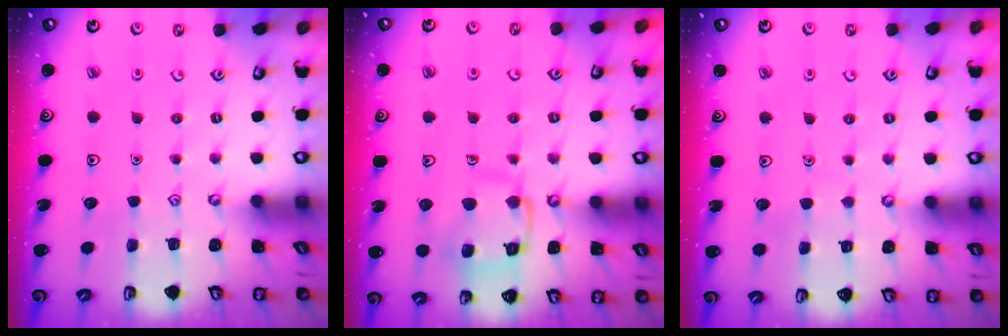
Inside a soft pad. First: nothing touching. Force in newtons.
{"total": 12.6, "press": 12.6, "slide": 1.2}
{"total": 1.4, "press": 1.4, "slide": 0.1}